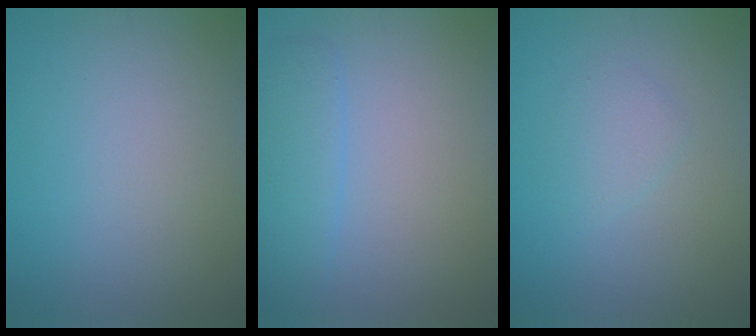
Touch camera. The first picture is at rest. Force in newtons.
{"total": 2.5, "press": 2.5, "slide": 0.2}
{"total": 1.4, "press": 1.4, "slide": 0.1}